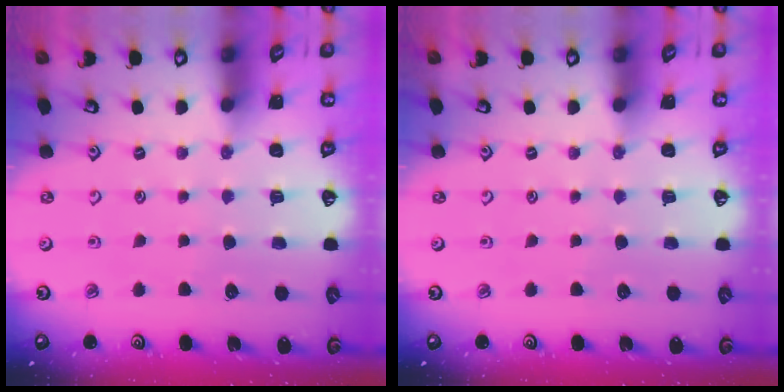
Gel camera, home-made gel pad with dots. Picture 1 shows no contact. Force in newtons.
{"total": 0.0}